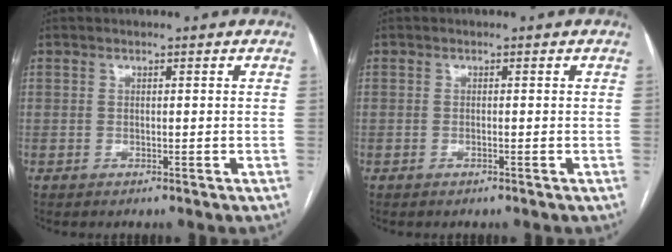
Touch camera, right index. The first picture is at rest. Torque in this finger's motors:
{"motor_torque": [0.05, 0.04, 0.00, 0.01]}